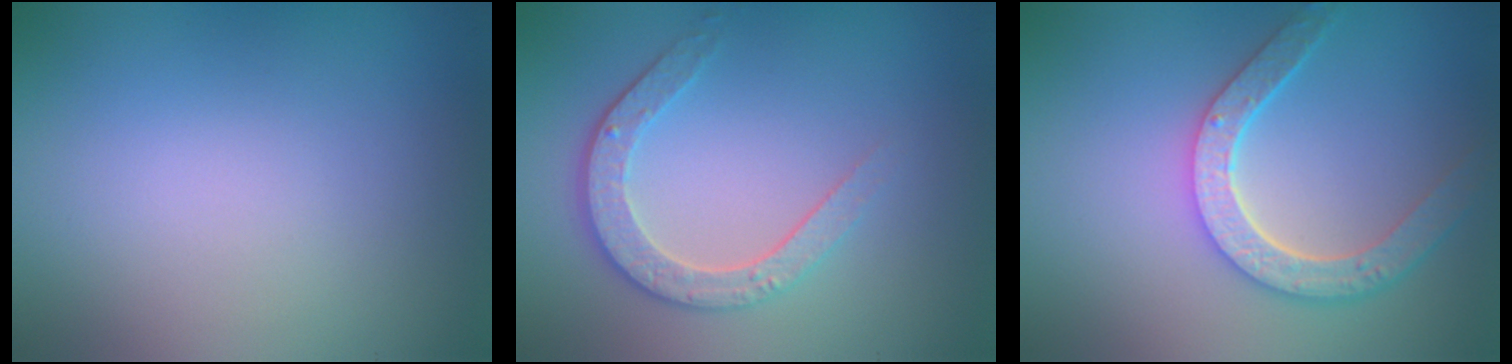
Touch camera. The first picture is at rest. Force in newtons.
{"total": 3.5, "press": 2.7, "slide": 2.2}
{"total": 4.5, "press": 3.8, "slide": 2.5}